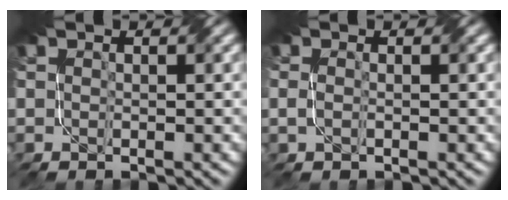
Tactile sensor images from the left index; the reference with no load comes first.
{"total": 1.1, "force": [-0.6, 0.4, 0.8], "torque": [-0.020, 0.001, -0.010]}